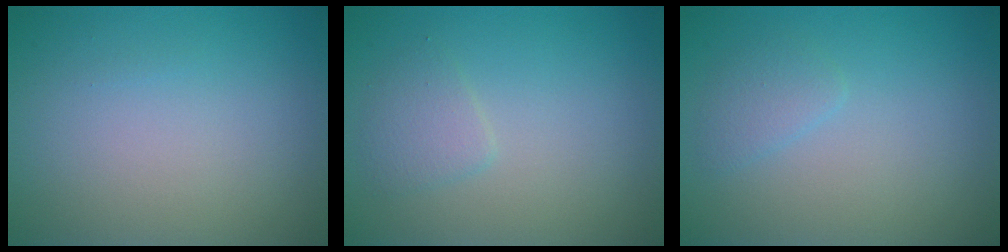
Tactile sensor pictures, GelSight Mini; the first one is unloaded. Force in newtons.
{"total": 1.6, "press": 1.6, "slide": 0.1}
{"total": 1.3, "press": 1.3, "slide": 0.1}